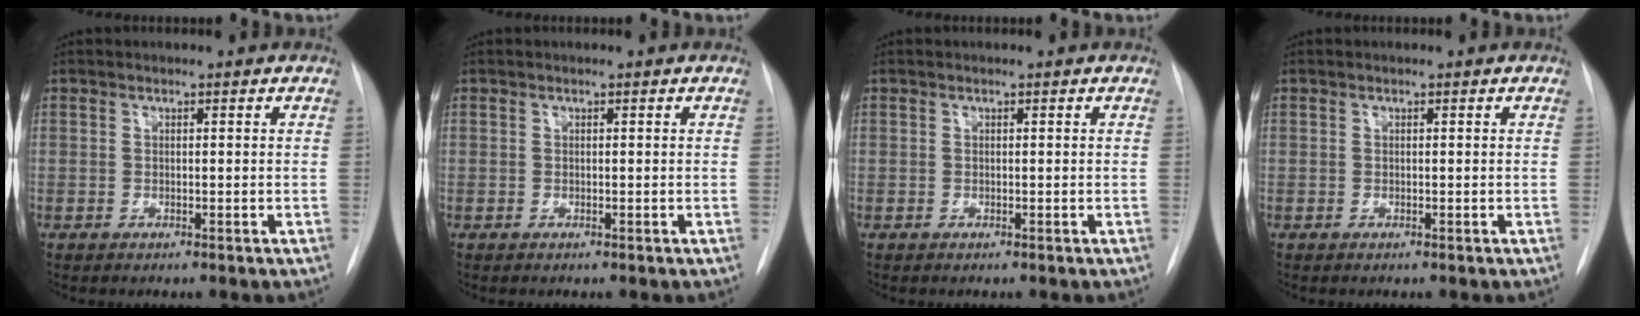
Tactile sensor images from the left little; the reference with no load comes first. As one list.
[{"total": 0.0}, {"total": 0.0}, {"total": 0.0}]